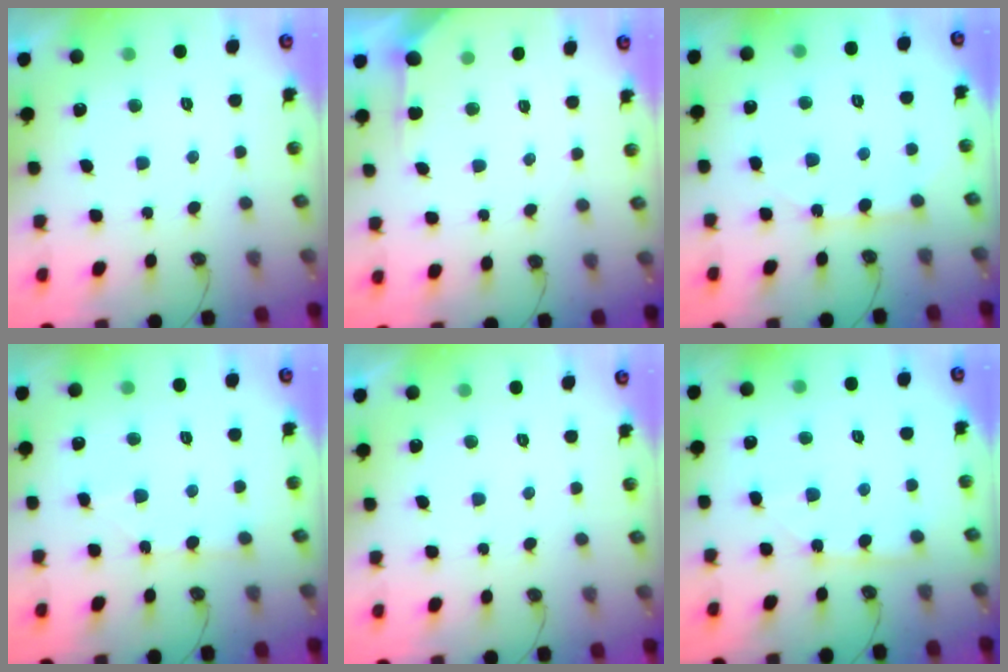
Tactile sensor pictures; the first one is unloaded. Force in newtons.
{"total": 1.5, "press": 1.5, "slide": 0.2}
{"total": 5.0, "press": 5.0, "slide": 0.3}
{"total": 3.0, "press": 3.0, "slide": 0.4}
{"total": 0.0}
{"total": 2.2, "press": 2.1, "slide": 0.3}